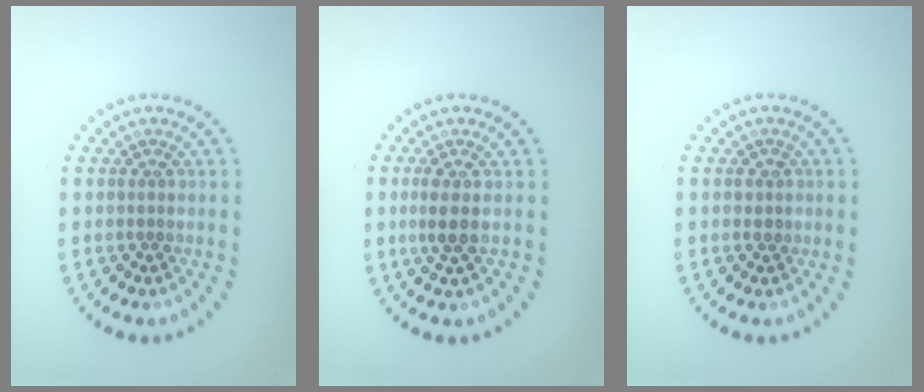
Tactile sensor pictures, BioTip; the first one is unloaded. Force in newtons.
{"total": 1.9, "press": 1.8, "slide": 0.7}
{"total": 0.9, "press": 0.9, "slide": 0.3}